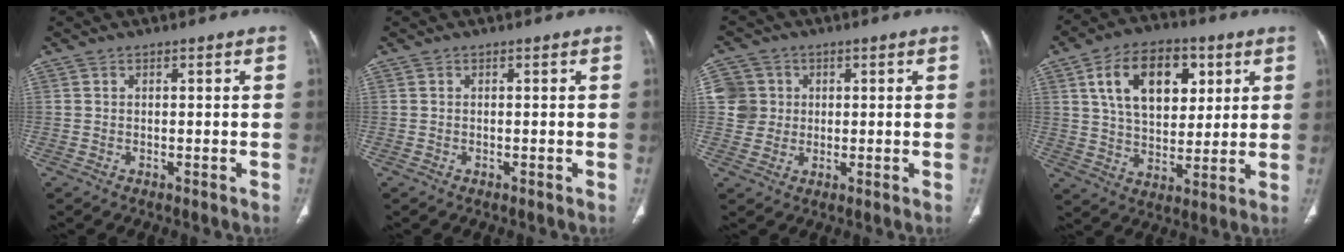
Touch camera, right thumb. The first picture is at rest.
{"total": 2.7, "force": [-1.6, 2.0, 0.8], "torque": [-0.009, 0.013, -0.028]}
{"total": 6.1, "force": [1.0, 5.9, 1.2], "torque": [0.001, 0.005, 0.017]}
{"total": 16.8, "force": [6.0, 10.5, 11.7], "torque": [-0.153, -0.011, 0.104]}